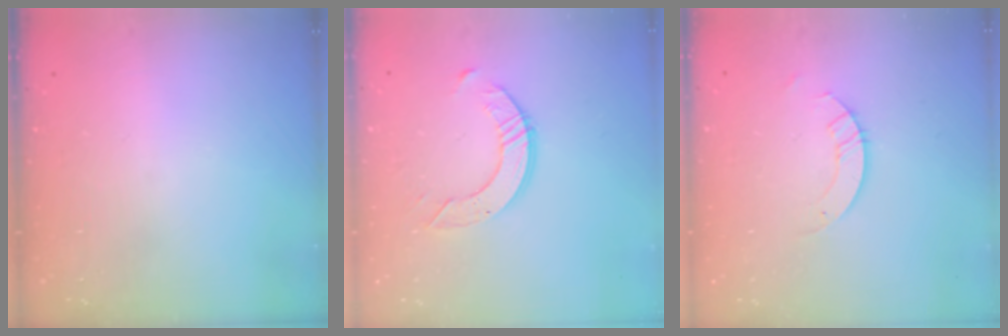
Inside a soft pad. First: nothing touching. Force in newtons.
{"total": 6.4, "press": 6.4, "slide": 0.6}
{"total": 2.6, "press": 2.6, "slide": 0.2}